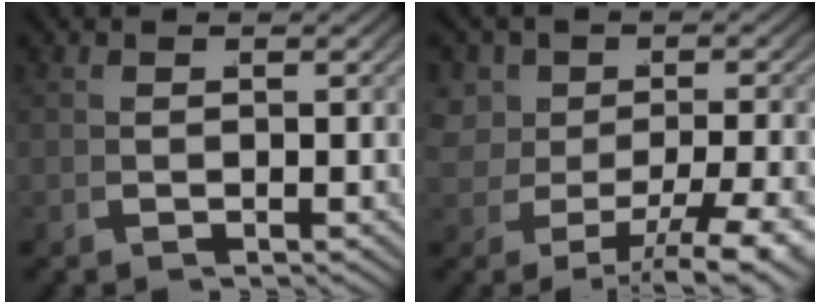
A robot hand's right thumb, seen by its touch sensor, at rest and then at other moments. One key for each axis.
{"total": 6.5, "fx": -1.4, "fy": 4.5, "fz": 4.5, "tx": -0.085, "ty": -0.019, "tz": -0.012}